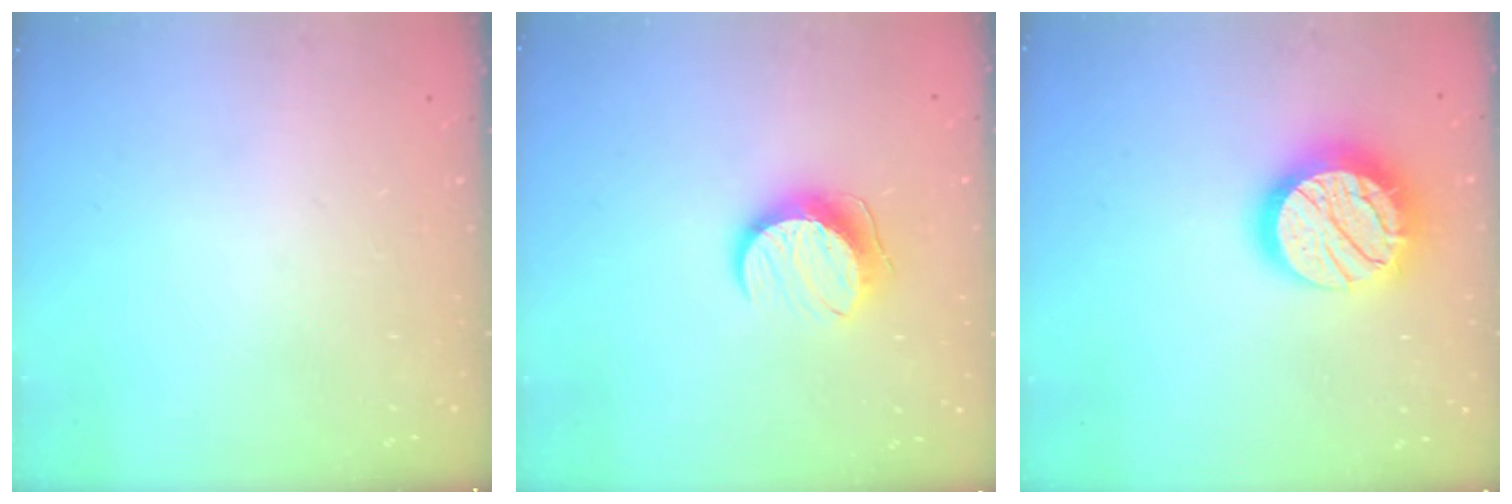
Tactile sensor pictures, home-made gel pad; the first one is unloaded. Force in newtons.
{"total": 10.0, "press": 10.0, "slide": 0.4}
{"total": 20.4, "press": 20.4, "slide": 1.5}